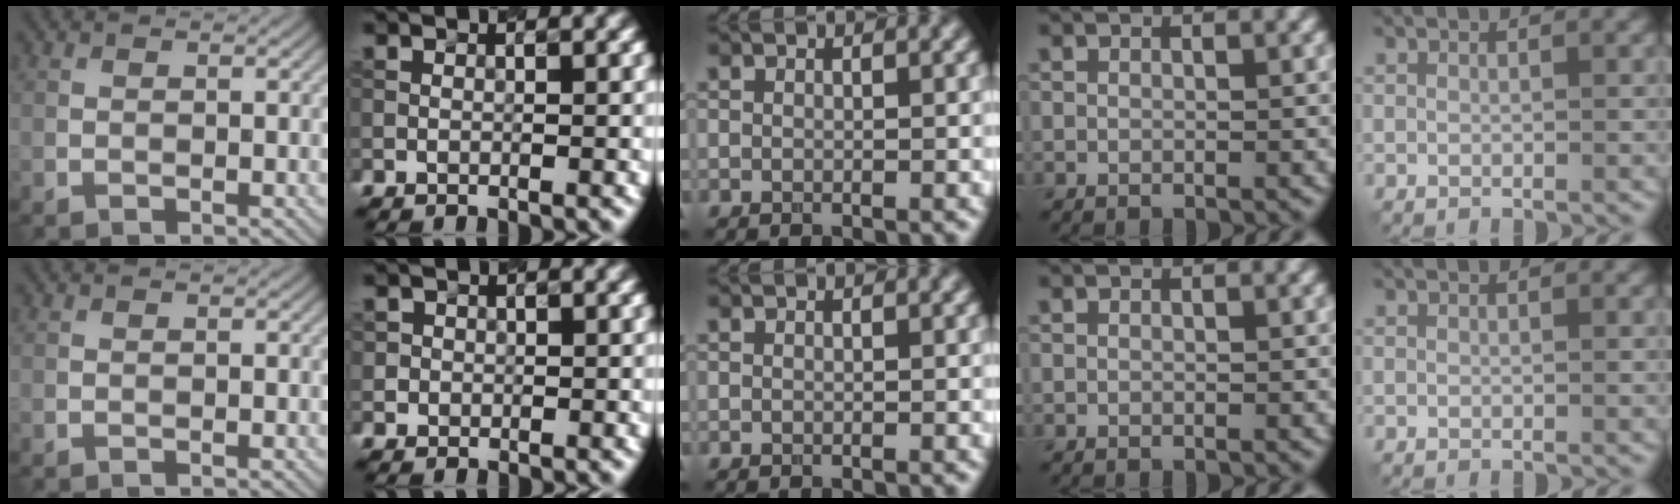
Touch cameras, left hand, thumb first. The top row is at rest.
{"index": {"total": 0.9, "force": [0.0, 0.9, 0.0], "torque": [0.011, -0.003, 0.002]}}